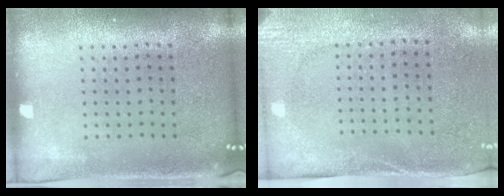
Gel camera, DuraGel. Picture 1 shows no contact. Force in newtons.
{"total": 2.7, "press": 2.1, "slide": 1.7}